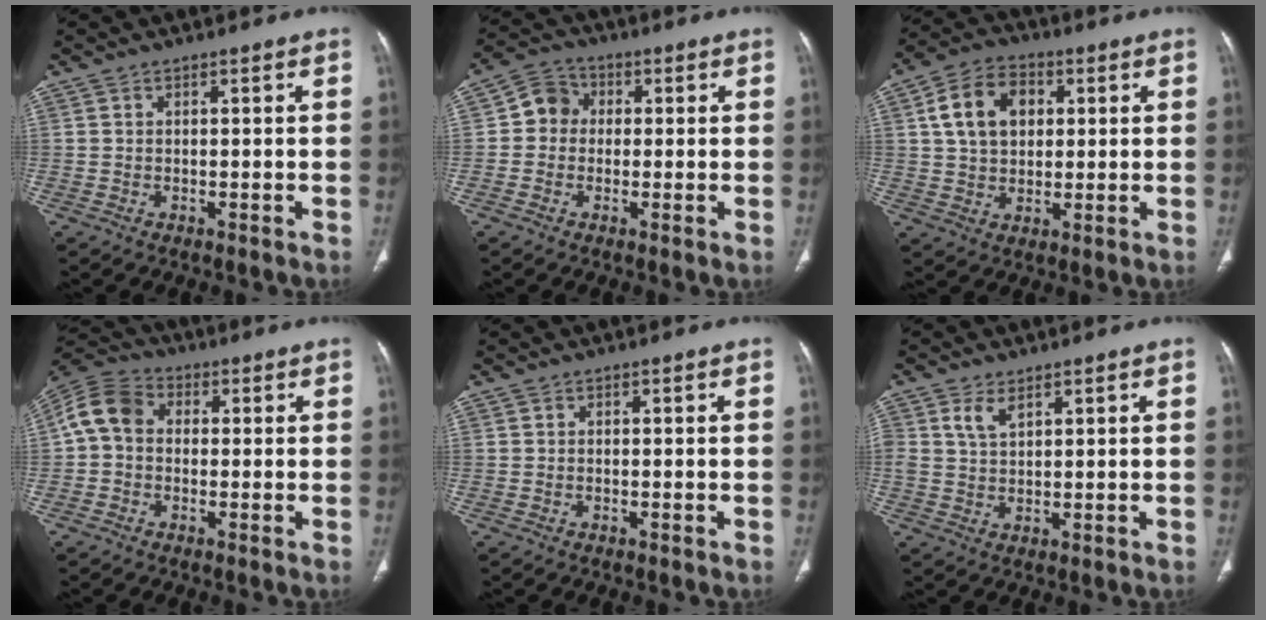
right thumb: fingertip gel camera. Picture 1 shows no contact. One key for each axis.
{"total": 5.9, "fx": 0.2, "fy": 5.3, "fz": 2.5, "tx": -0.021, "ty": 0.015, "tz": -0.009}
{"total": 11.4, "fx": 2.8, "fy": 8.2, "fz": 7.3, "tx": -0.105, "ty": 0.006, "tz": 0.045}
{"total": 8.4, "fx": 0.3, "fy": 6.6, "fz": 5.2, "tx": -0.096, "ty": 0.027, "tz": -0.009}
{"total": 0.0}
{"total": 3.5, "fx": 2.0, "fy": 1.8, "fz": 2.2, "tx": -0.041, "ty": -0.007, "tz": 0.045}